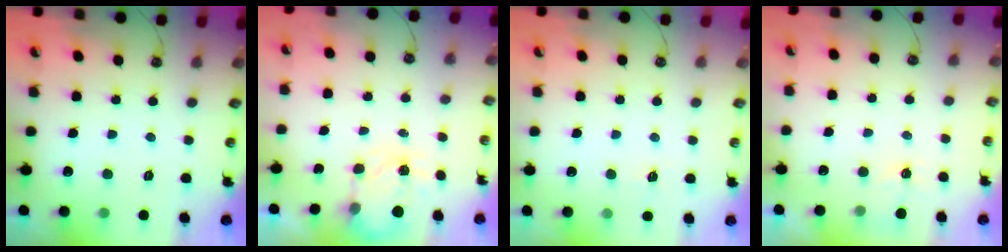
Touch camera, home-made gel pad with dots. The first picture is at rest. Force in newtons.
{"total": 3.8, "press": 3.8, "slide": 0.5}
{"total": 2.7, "press": 2.7, "slide": 0.3}
{"total": 2.5, "press": 2.5, "slide": 0.4}